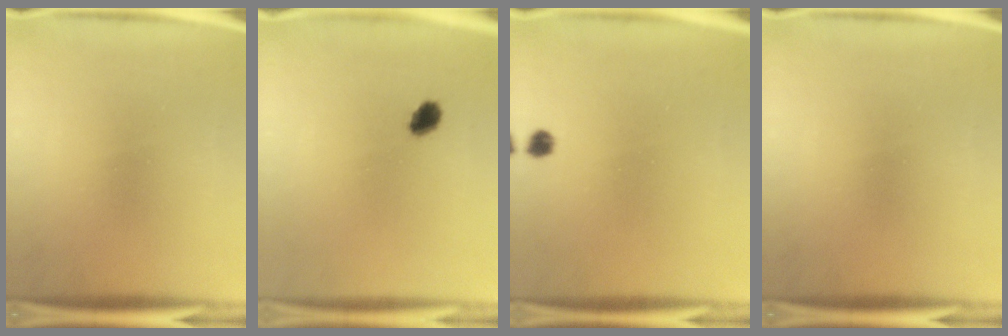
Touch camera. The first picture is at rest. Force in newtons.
{"total": 3.1}
{"total": 1.4}
{"total": 0.0}